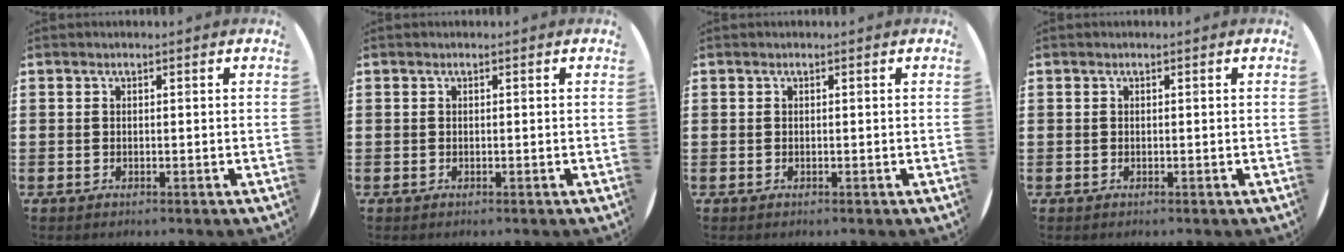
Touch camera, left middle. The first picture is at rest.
{"total": 0.0}
{"total": 0.0}
{"total": 0.0}